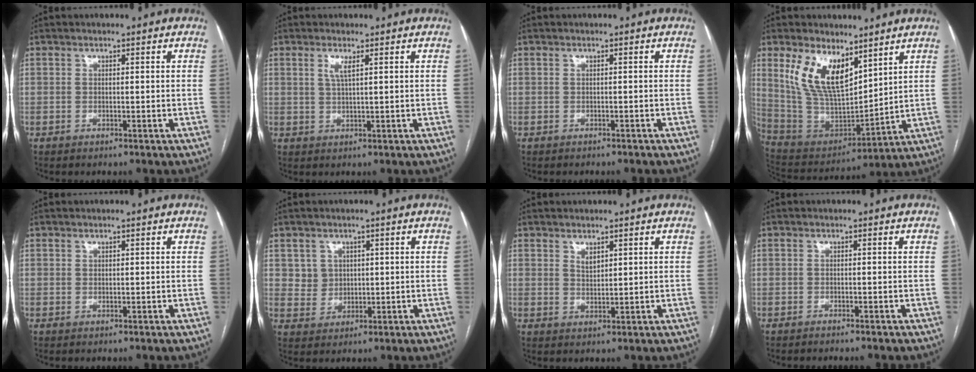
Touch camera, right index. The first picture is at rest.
{"total": 2.2, "force": [1.0, 0.1, 1.9], "torque": [-0.048, -0.001, 0.022]}
{"total": 1.4, "force": [-1.3, 0.1, 0.4], "torque": [-0.010, -0.002, -0.018]}
{"total": 14.3, "force": [7.9, 6.3, 10.1], "torque": [-0.204, 0.007, 0.164]}
{"total": 0.0}
{"total": 3.7, "force": [1.3, 3.4, 0.3], "torque": [-0.006, 0.007, 0.027]}
{"total": 1.8, "force": [1.2, 0.8, 1.1], "torque": [-0.020, -0.003, 0.028]}
{"total": 2.9, "force": [-2.6, -0.1, 1.2], "torque": [-0.015, -0.001, -0.035]}